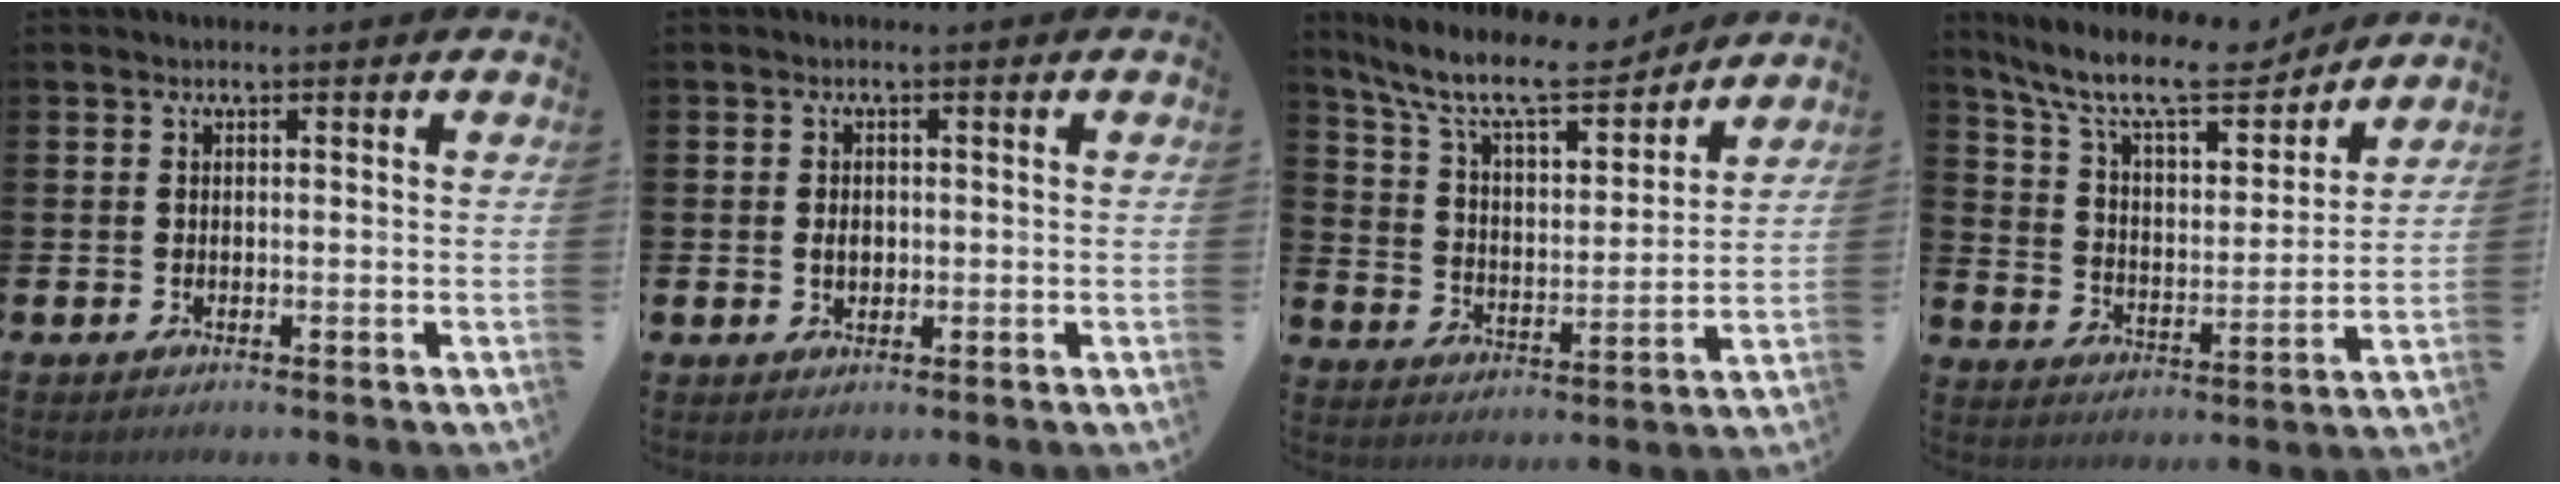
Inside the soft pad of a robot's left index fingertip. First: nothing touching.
{"total": 1.8, "force": [0.0, 1.3, 1.2], "torque": [-0.011, 0.002, -0.004]}
{"total": 11.0, "force": [9.7, 2.5, 4.5], "torque": [-0.111, -0.063, 0.167]}
{"total": 12.1, "force": [10.5, 3.0, 5.2], "torque": [-0.128, -0.066, 0.181]}